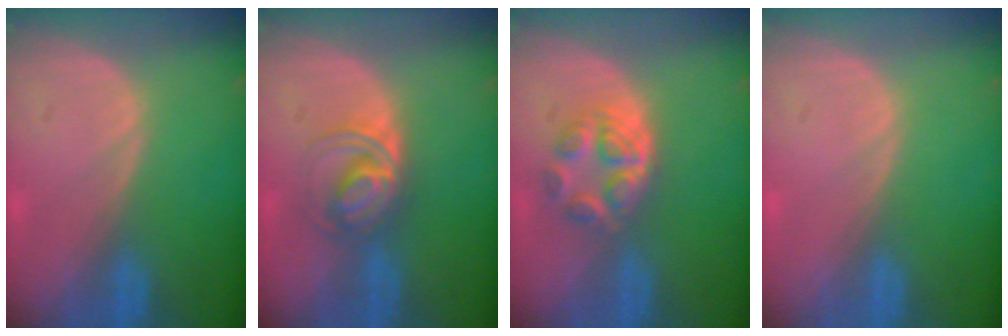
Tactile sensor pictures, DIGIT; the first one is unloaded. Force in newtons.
{"total": 5.8, "press": 5.4, "slide": 2.0}
{"total": 6.2, "press": 5.2, "slide": 3.3}
{"total": 0.0}